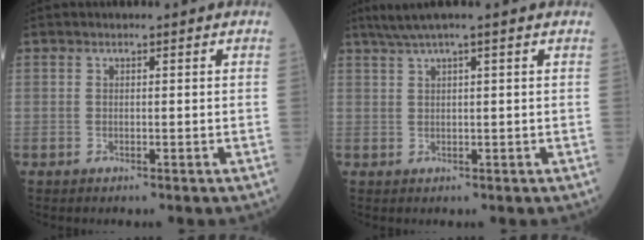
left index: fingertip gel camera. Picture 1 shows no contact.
{"total": 4.0, "force": [2.9, -0.9, 2.6], "torque": [-0.051, 0.022, 0.055]}